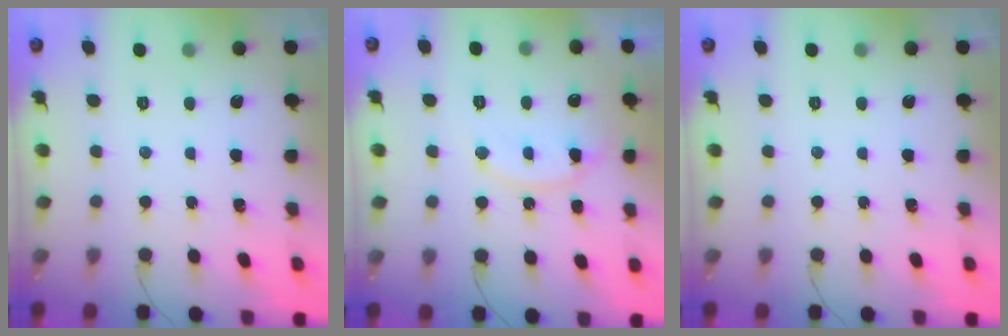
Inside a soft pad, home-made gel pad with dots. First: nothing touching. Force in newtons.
{"total": 12.6, "press": 12.5, "slide": 0.9}
{"total": 0.0}